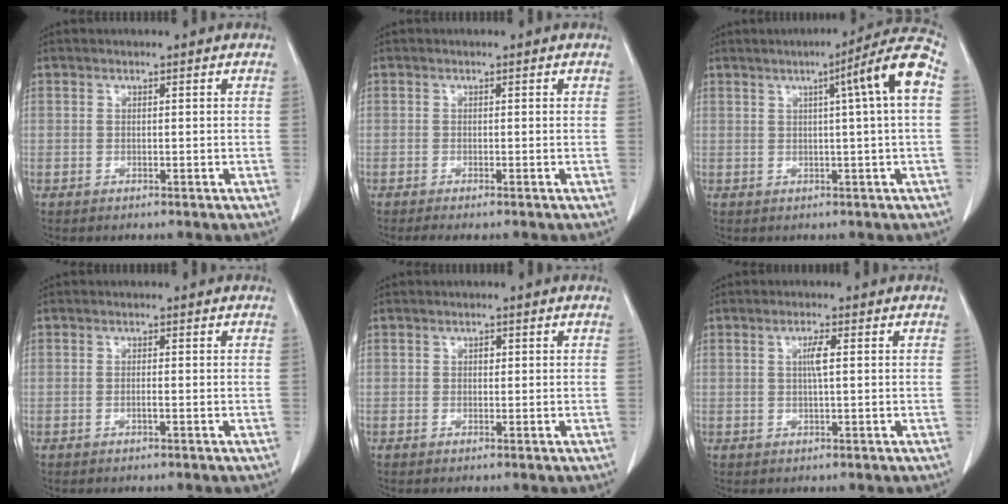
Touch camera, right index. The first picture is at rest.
{"total": 1.3, "force": [-1.0, -0.2, 0.8], "torque": [-0.013, -0.004, -0.017]}
{"total": 8.8, "force": [1.8, -1.4, 8.5], "torque": [-0.118, 0.014, 0.021]}
{"total": 0.7, "force": [-0.2, 0.0, 0.7], "torque": [-0.014, 0.002, -0.002]}
{"total": 0.6, "force": [0.1, 0.3, 0.5], "torque": [-0.007, 0.001, 0.000]}
{"total": 2.3, "force": [0.4, -0.1, 2.2], "torque": [-0.044, 0.000, 0.007]}